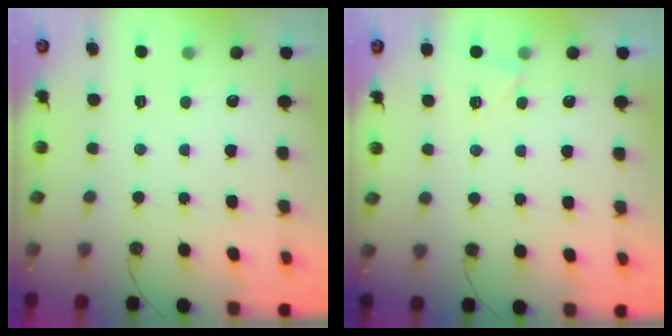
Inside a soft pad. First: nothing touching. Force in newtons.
{"total": 3.9, "press": 3.4, "slide": 2.0}